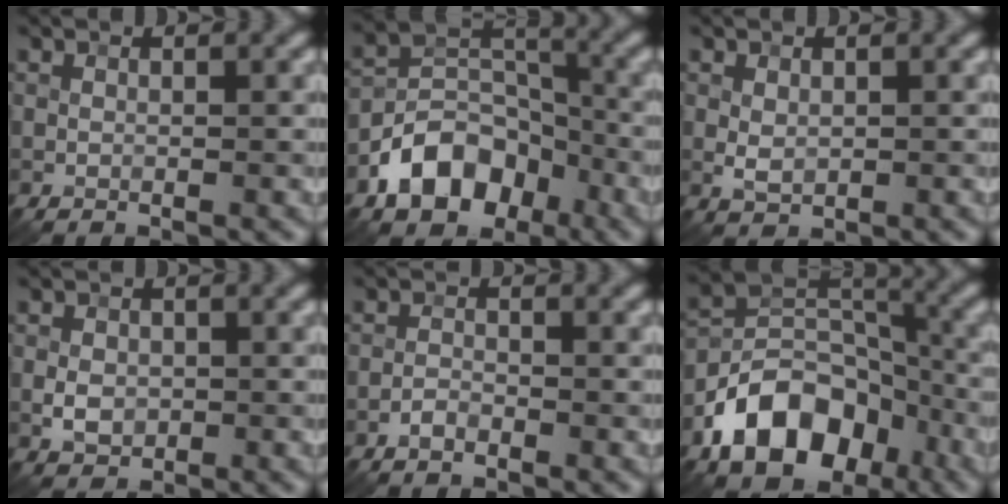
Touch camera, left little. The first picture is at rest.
{"total": 7.7, "force": [-4.3, 5.2, 3.8], "torque": [-0.049, -0.002, -0.086]}
{"total": 1.5, "force": [0.2, 1.1, 1.1], "torque": [-0.022, -0.001, 0.006]}
{"total": 2.2, "force": [-0.3, 1.7, 1.3], "torque": [-0.023, -0.002, -0.009]}
{"total": 1.2, "force": [-0.9, 0.5, 0.6], "torque": [-0.010, 0.003, -0.019]}
{"total": 10.3, "force": [-5.3, 6.7, 5.8], "torque": [-0.089, 0.004, -0.100]}